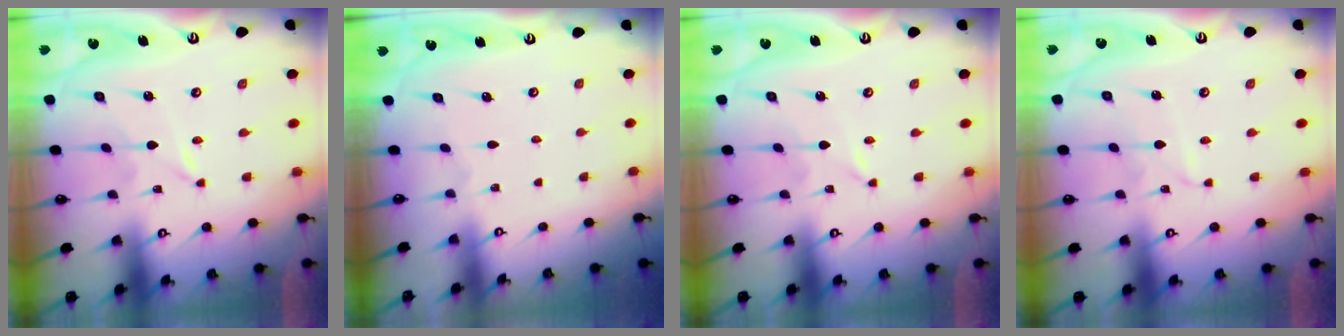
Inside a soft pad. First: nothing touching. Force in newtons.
{"total": 0.0}
{"total": 0.0}
{"total": 2.1, "press": 2.1, "slide": 0.3}